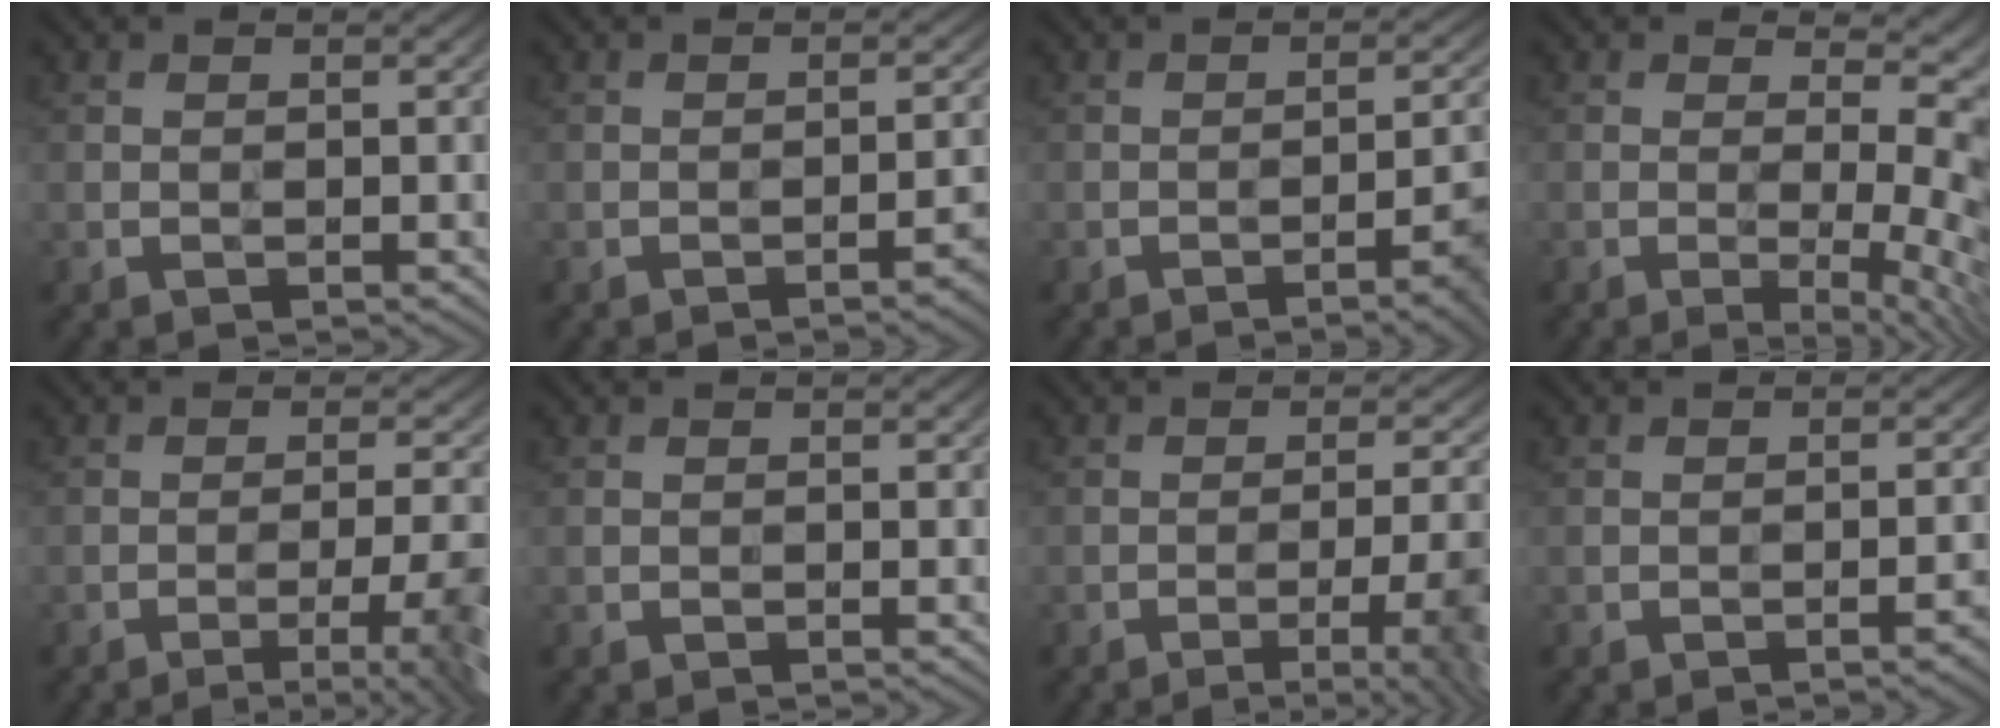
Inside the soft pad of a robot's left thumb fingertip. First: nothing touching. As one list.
[{"total": 3.4, "force": [-1.8, 0.6, 2.8], "torque": [-0.031, 0.013, -0.028]}, {"total": 6.8, "force": [-3.1, 1.5, 5.9], "torque": [-0.070, 0.006, -0.043]}, {"total": 10.4, "force": [0.2, 3.1, 9.9], "torque": [-0.121, 0.007, 0.010]}, {"total": 7.9, "force": [-3.2, 1.7, 7.0], "torque": [-0.096, -0.002, -0.040]}, {"total": 0.0}, {"total": 10.3, "force": [-3.9, 2.9, 9.1], "torque": [-0.105, 0.000, -0.050]}, {"total": 2.1, "force": [-1.1, 0.2, 1.8], "torque": [-0.023, 0.008, -0.019]}]